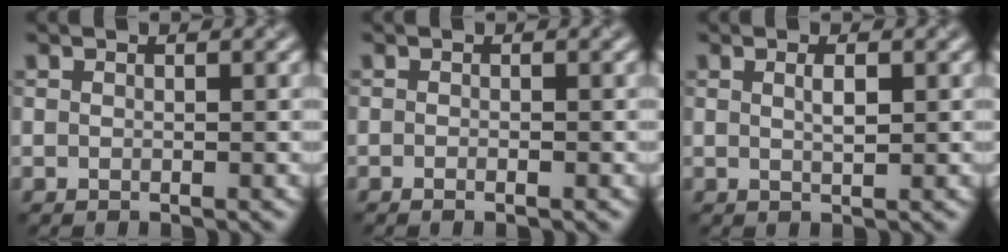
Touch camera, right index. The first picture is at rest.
{"total": 0.8, "force": [-0.4, 0.1, 0.7], "torque": [-0.009, -0.003, -0.005]}
{"total": 1.4, "force": [0.4, 0.3, 1.3], "torque": [-0.021, 0.002, 0.006]}